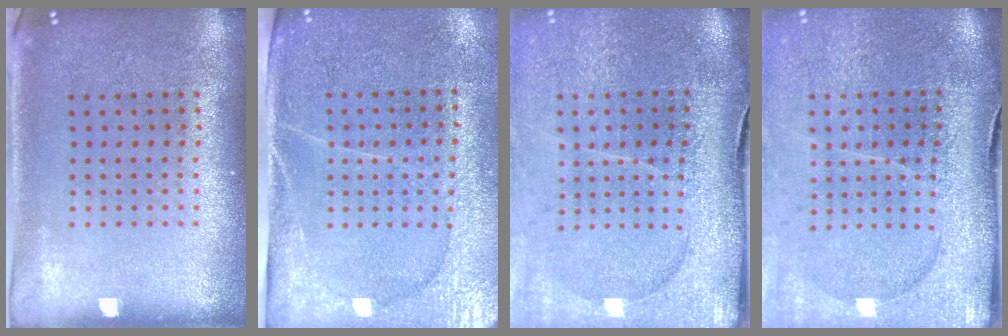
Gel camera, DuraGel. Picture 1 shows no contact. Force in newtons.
{"total": 2.9, "press": 2.7, "slide": 1.2}
{"total": 4.6, "press": 3.6, "slide": 2.8}
{"total": 4.6, "press": 3.6, "slide": 2.8}